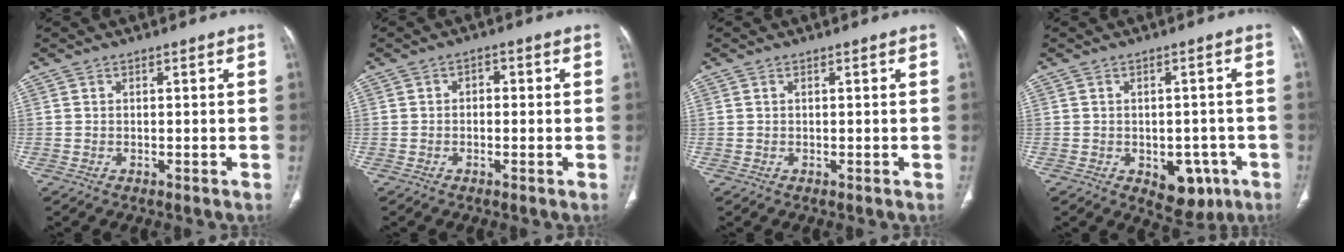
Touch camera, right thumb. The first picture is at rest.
{"total": 2.0, "force": [0.0, 1.4, 1.4], "torque": [-0.011, 0.008, -0.007]}
{"total": 0.0}
{"total": 7.9, "force": [-3.1, 5.1, 5.1], "torque": [-0.028, 0.011, -0.029]}